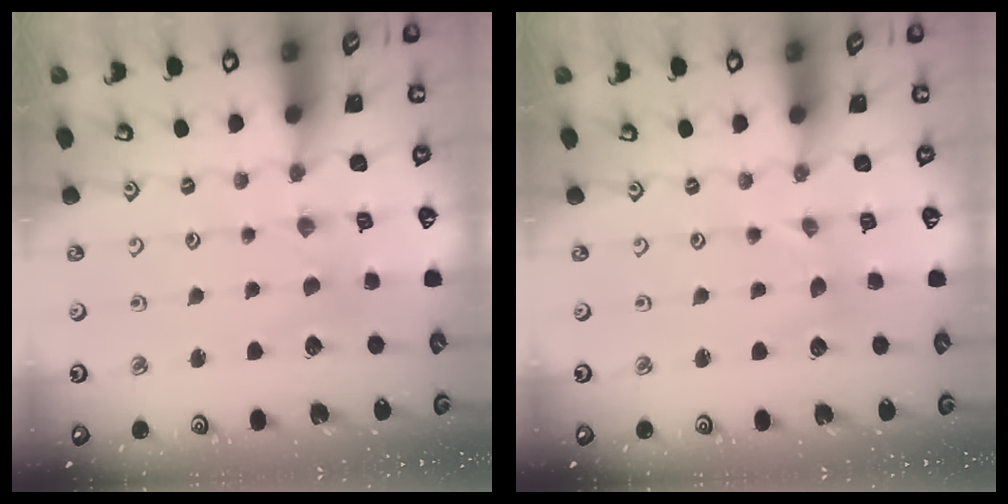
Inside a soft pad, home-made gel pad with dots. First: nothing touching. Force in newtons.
{"total": 0.7, "press": 0.7, "slide": 0.1}